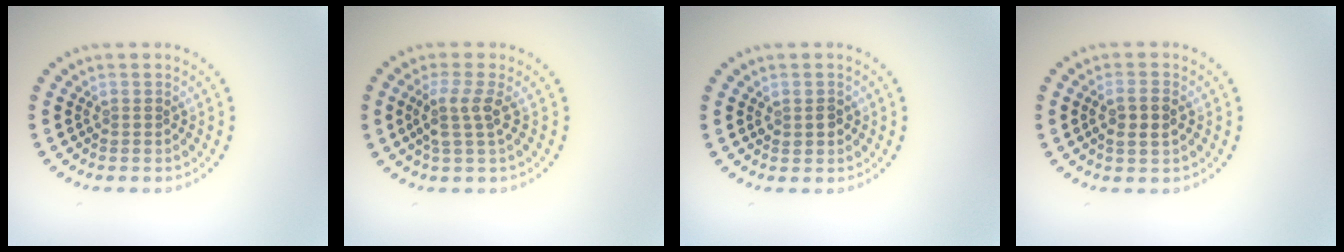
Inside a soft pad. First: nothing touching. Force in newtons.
{"total": 2.5, "press": 2.0, "slide": 1.6}
{"total": 1.3, "press": 1.2, "slide": 0.3}
{"total": 2.4, "press": 2.3, "slide": 0.6}